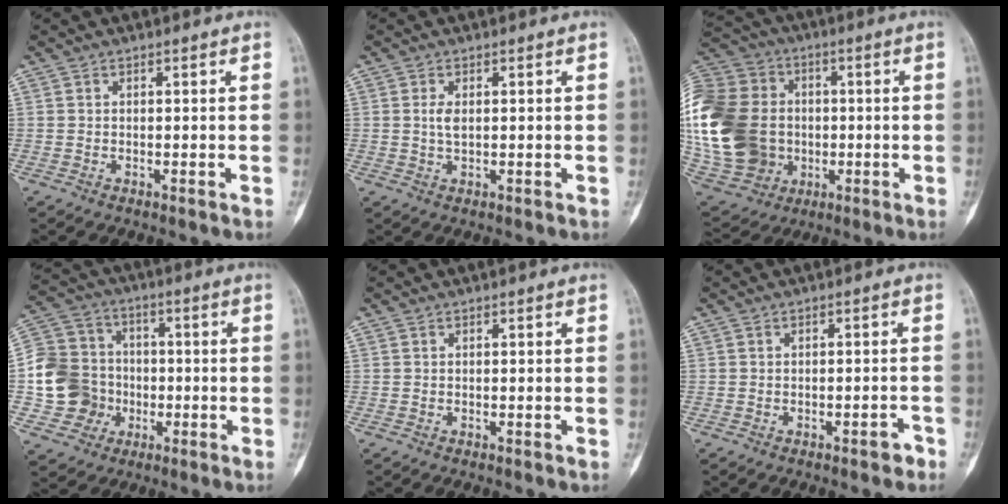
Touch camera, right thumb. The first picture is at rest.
{"total": 2.1, "force": [0.3, 1.0, 1.9], "torque": [-0.041, -0.002, 0.009]}
{"total": 31.4, "force": [-0.7, 25.3, 18.5], "torque": [-0.444, 0.030, 0.007]}
{"total": 14.0, "force": [-2.0, 12.9, 5.1], "torque": [-0.076, 0.026, -0.034]}
{"total": 0.0}
{"total": 2.0, "force": [-1.4, 0.8, 1.2], "torque": [-0.015, 0.013, -0.017]}